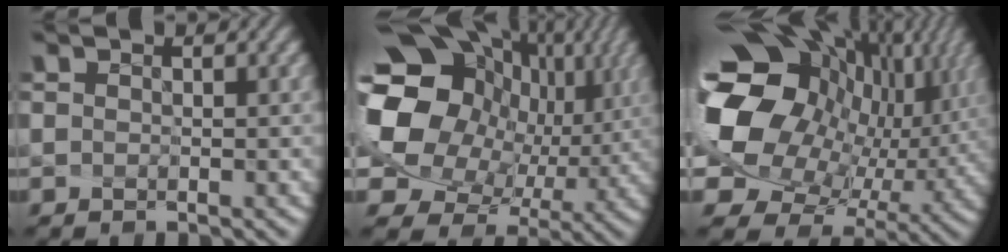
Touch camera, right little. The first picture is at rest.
{"total": 16.3, "force": [2.2, 13.0, 9.7], "torque": [-0.198, -0.026, 0.089]}
{"total": 16.3, "force": [3.3, 11.4, 11.3], "torque": [-0.224, -0.048, 0.129]}